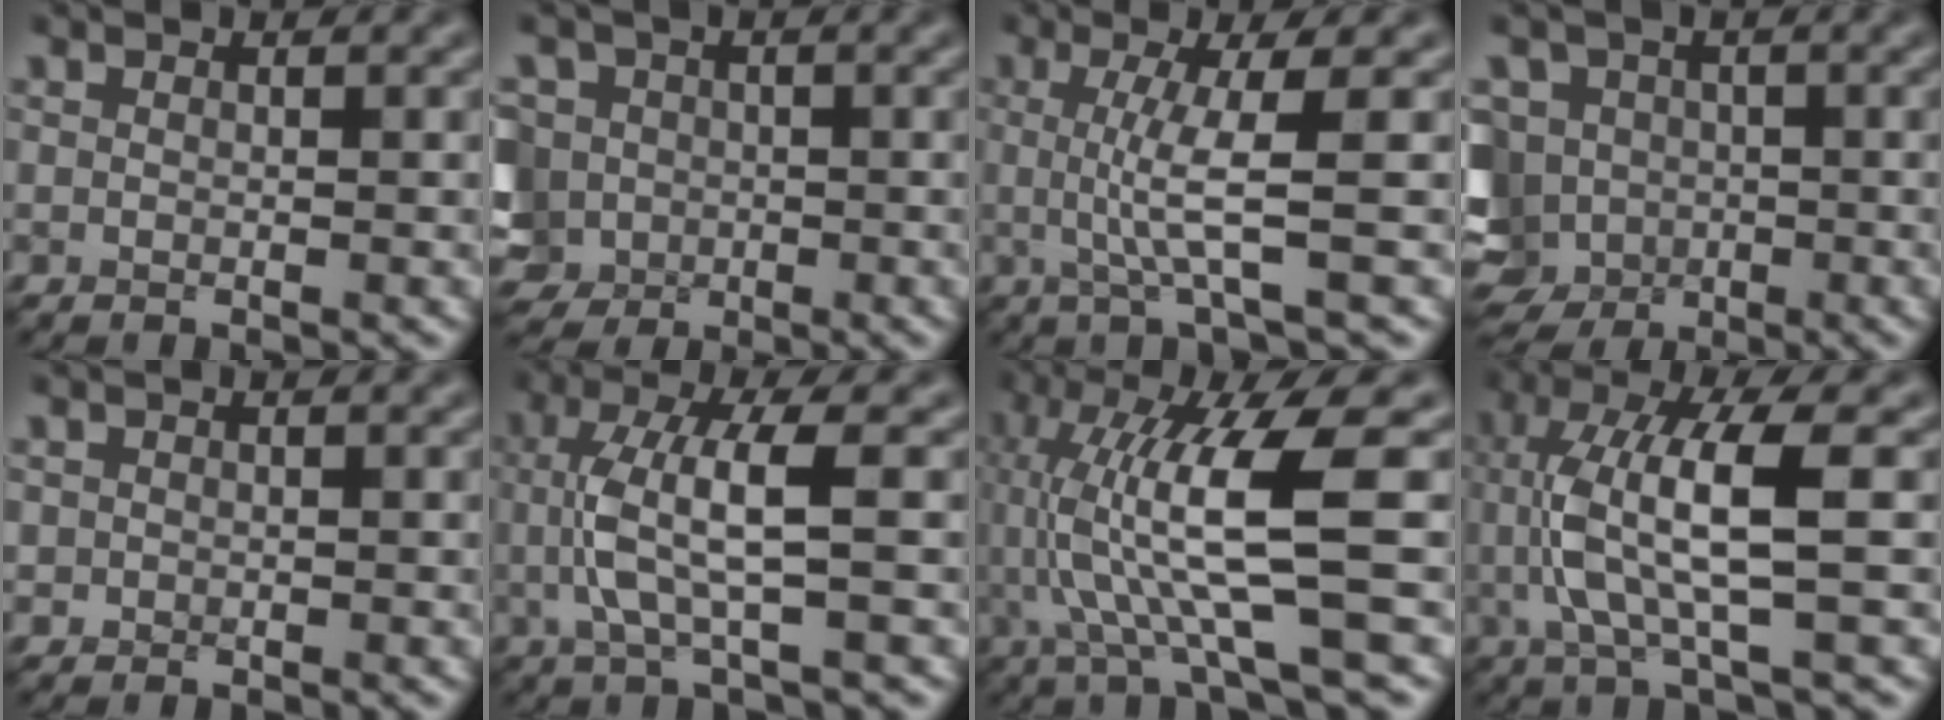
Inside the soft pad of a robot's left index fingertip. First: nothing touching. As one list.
[{"total": 7.8, "force": [-1.6, 6.8, 3.5], "torque": [-0.078, 0.013, -0.059]}, {"total": 4.5, "force": [0.1, 0.7, 4.5], "torque": [-0.088, -0.001, 0.001]}, {"total": 8.6, "force": [-3.4, 6.9, 3.7], "torque": [-0.070, -0.005, -0.069]}, {"total": 0.7, "force": [0.0, 0.7, 0.0], "torque": [0.007, -0.003, -0.003]}, {"total": 5.1, "force": [0.2, 1.1, 5.0], "torque": [-0.116, 0.003, 0.007]}, {"total": 9.7, "force": [0.4, 2.1, 9.4], "torque": [-0.176, -0.004, 0.015]}, {"total": 7.7, "force": [0.1, 1.9, 7.4], "torque": [-0.154, 0.000, 0.008]}]